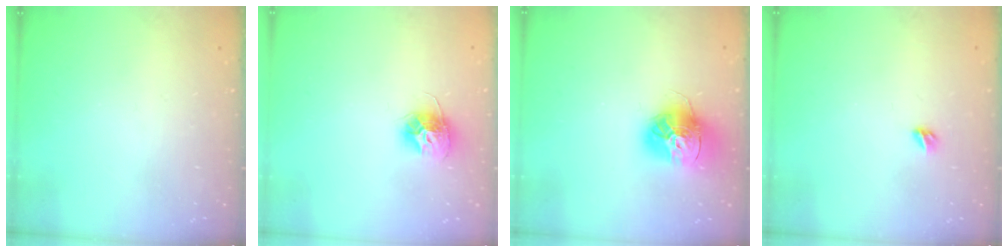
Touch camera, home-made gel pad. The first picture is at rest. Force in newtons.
{"total": 10.3, "press": 10.3, "slide": 0.4}
{"total": 15.9, "press": 15.8, "slide": 1.4}
{"total": 3.4, "press": 3.3, "slide": 0.8}